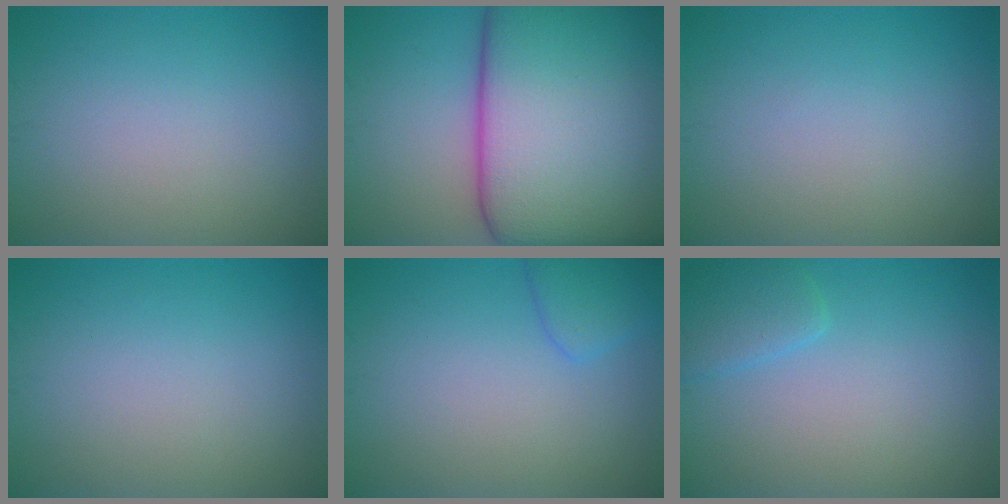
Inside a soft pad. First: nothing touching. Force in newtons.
{"total": 23.4, "press": 23.4, "slide": 0.7}
{"total": 0.0}
{"total": 0.0}
{"total": 2.4, "press": 2.4, "slide": 0.2}
{"total": 2.3, "press": 2.3, "slide": 0.1}